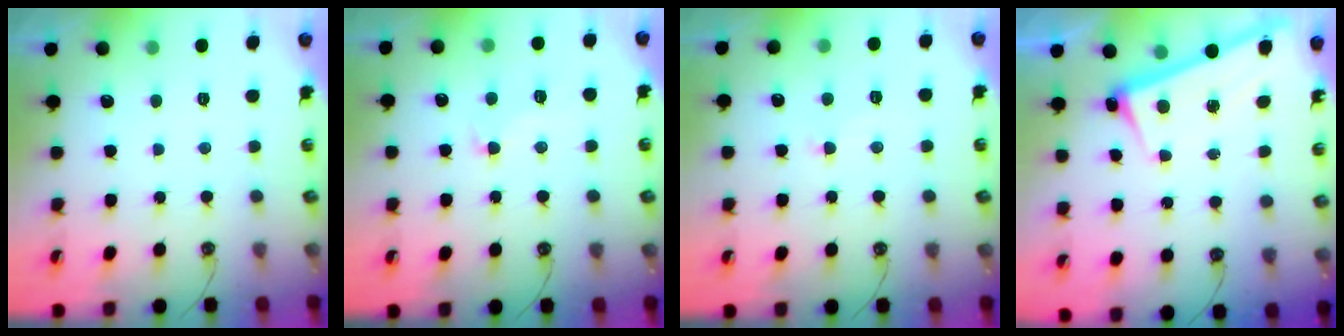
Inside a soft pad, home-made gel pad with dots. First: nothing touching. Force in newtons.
{"total": 2.4, "press": 1.7, "slide": 1.6}
{"total": 0.8, "press": 0.7, "slide": 0.5}
{"total": 2.8, "press": 2.7, "slide": 0.4}